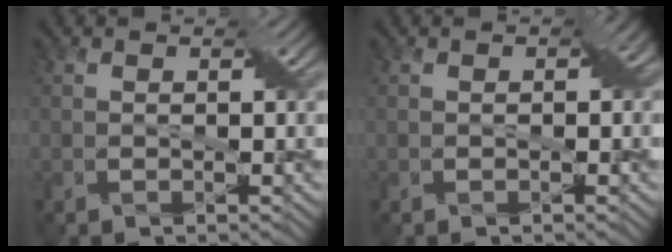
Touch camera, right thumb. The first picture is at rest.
{"total": 1.2, "force": [-0.1, 0.7, 0.9], "torque": [-0.012, 0.000, -0.003]}